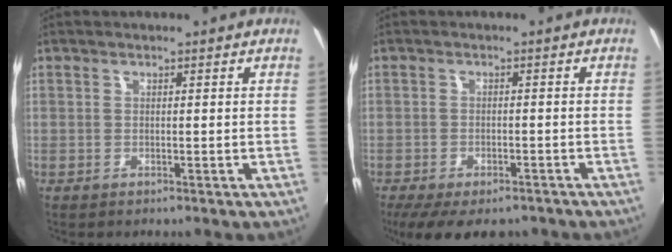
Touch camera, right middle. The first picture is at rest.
{"total": 10.9, "force": [-8.1, 4.1, 6.0], "torque": [-0.129, -0.034, -0.124]}